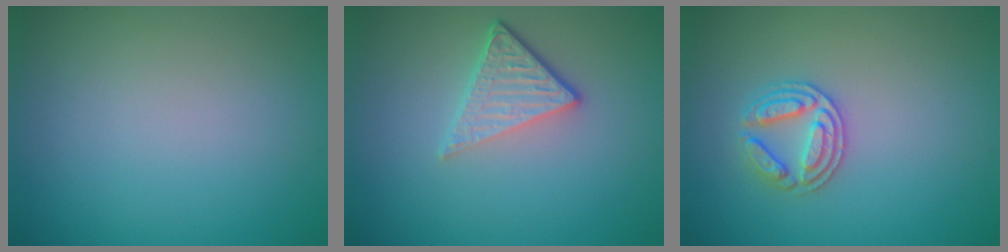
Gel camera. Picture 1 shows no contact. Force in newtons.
{"total": 3.7, "press": 2.7, "slide": 2.6}
{"total": 2.8, "press": 2.7, "slide": 0.6}